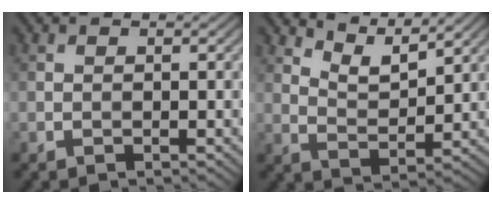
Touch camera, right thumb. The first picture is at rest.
{"total": 5.8, "force": [4.8, 1.3, 2.9], "torque": [-0.067, -0.006, 0.093]}